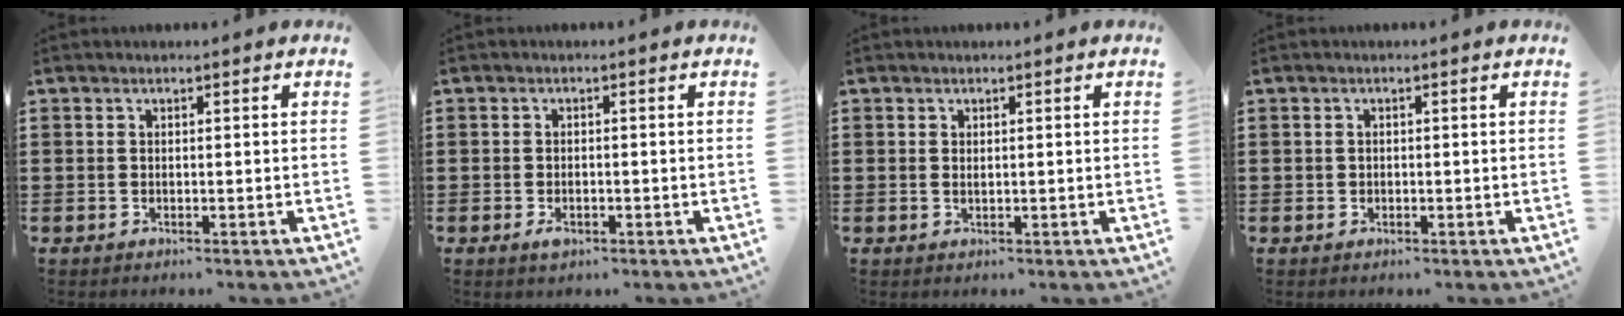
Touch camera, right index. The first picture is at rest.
{"total": 1.7, "force": [-0.7, 0.9, 1.3], "torque": [-0.026, 0.000, -0.013]}
{"total": 0.7, "force": [0.2, 0.3, 0.6], "torque": [-0.013, 0.002, 0.003]}
{"total": 0.6, "force": [0.0, 0.6, 0.2], "torque": [-0.005, 0.004, -0.002]}